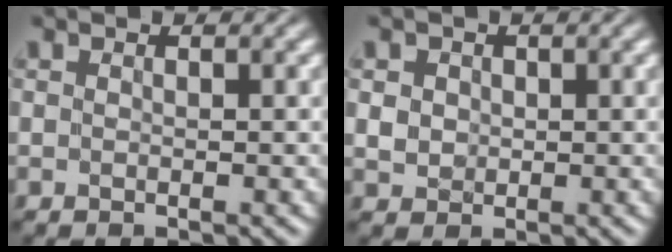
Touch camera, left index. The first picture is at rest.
{"total": 2.0, "force": [0.6, 1.7, 0.8], "torque": [-0.024, 0.003, 0.021]}